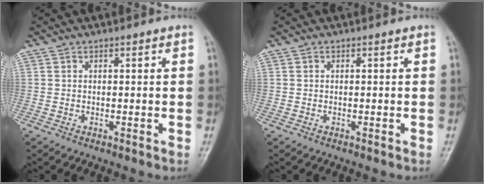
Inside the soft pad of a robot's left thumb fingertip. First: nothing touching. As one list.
[{"total": 0.0}]